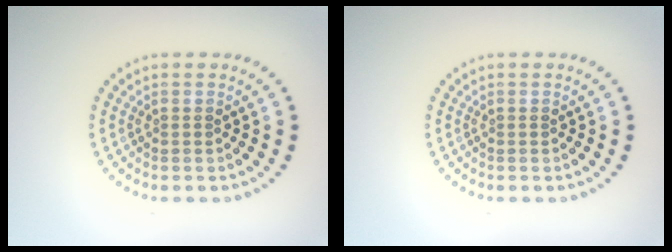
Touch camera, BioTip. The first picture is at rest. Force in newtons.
{"total": 0.0}